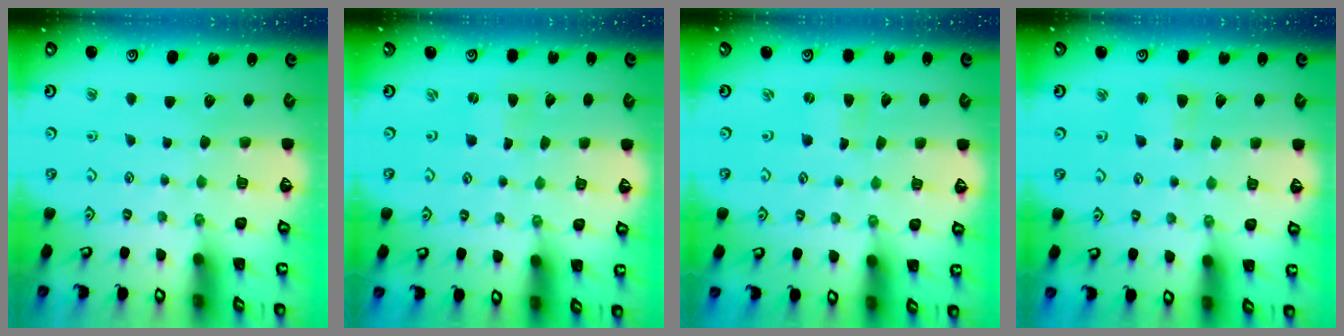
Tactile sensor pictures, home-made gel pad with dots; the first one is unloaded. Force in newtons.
{"total": 0.0}
{"total": 0.0}
{"total": 3.0, "press": 3.0, "slide": 0.4}